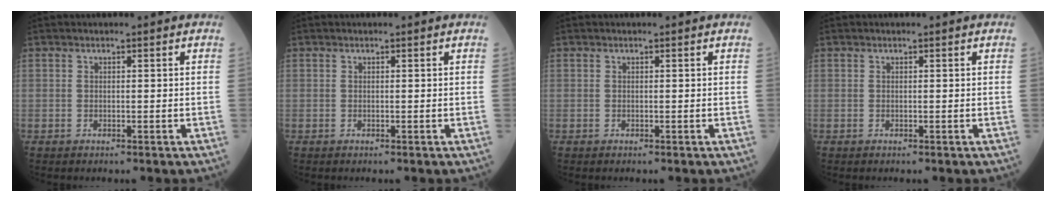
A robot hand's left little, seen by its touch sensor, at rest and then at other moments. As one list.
[{"total": 0.0}, {"total": 0.0}, {"total": 0.0}]